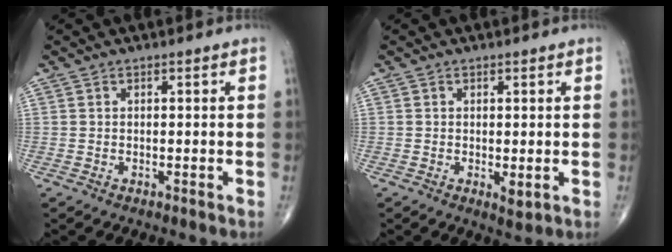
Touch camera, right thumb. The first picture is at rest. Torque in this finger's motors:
{"motor_torque": [3.49, 1.52, 1.28, -1.33, 0.47]}